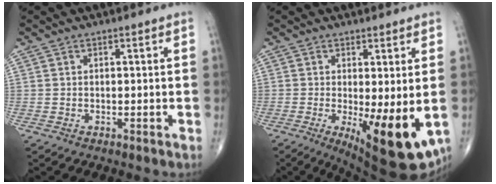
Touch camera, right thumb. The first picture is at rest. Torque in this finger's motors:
{"motor_torque": [2.13, 1.91, 0.19, -0.23, 0.39]}